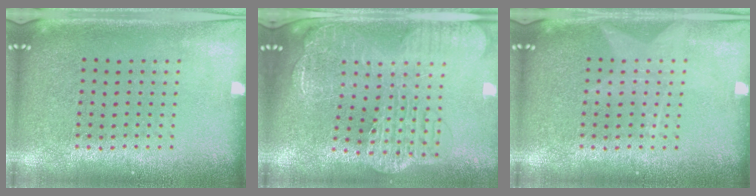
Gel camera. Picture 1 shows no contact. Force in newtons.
{"total": 3.3, "press": 2.7, "slide": 1.9}
{"total": 1.3, "press": 1.3, "slide": 0.1}